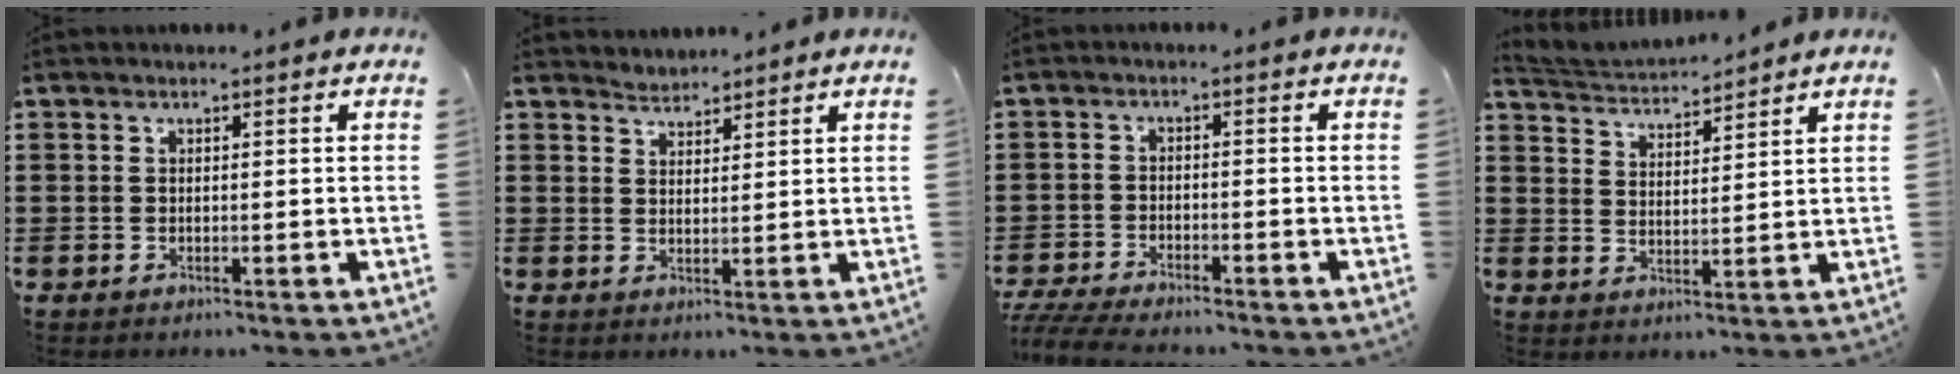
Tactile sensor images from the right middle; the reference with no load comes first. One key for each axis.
{"total": 2.1, "fx": 2.0, "fy": 0.1, "fz": -0.9, "tx": 0.009, "ty": -0.001, "tz": 0.040}
{"total": 4.2, "fx": -4.1, "fy": 0.4, "fz": 1.1, "tx": -0.040, "ty": -0.008, "tz": -0.089}
{"total": 3.2, "fx": 3.1, "fy": 0.3, "fz": -0.4, "tx": -0.011, "ty": -0.020, "tz": 0.055}